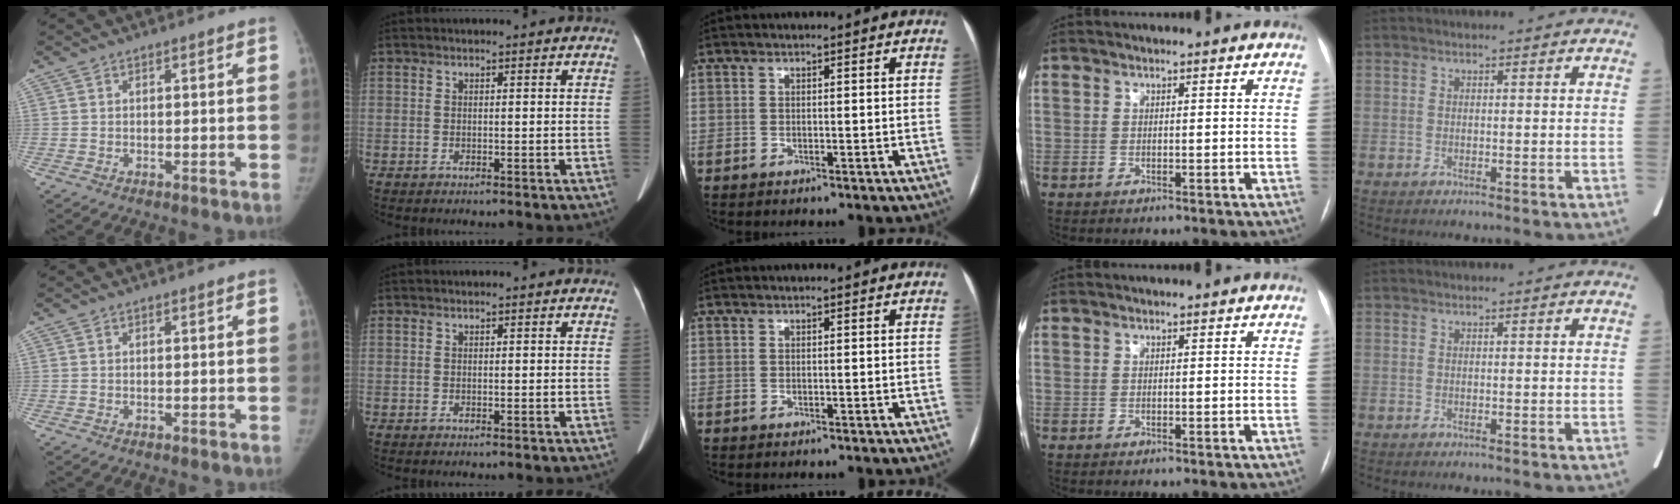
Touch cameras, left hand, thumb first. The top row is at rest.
{}